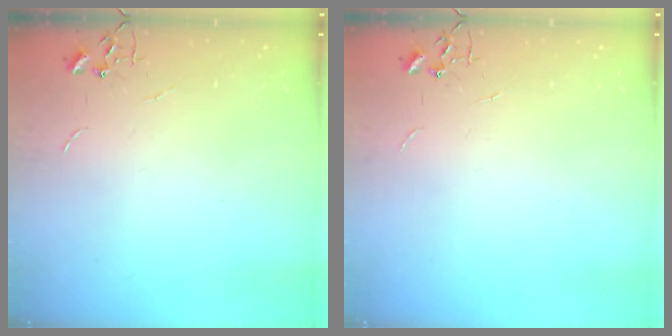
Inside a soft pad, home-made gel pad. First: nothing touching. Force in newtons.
{"total": 0.0}